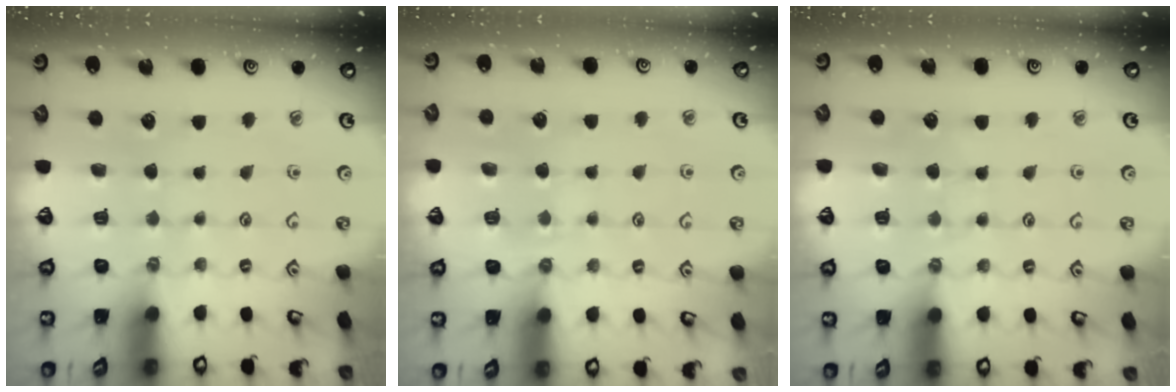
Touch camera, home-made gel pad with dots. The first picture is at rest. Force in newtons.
{"total": 5.5, "press": 5.5, "slide": 0.7}
{"total": 3.7, "press": 3.7, "slide": 0.4}